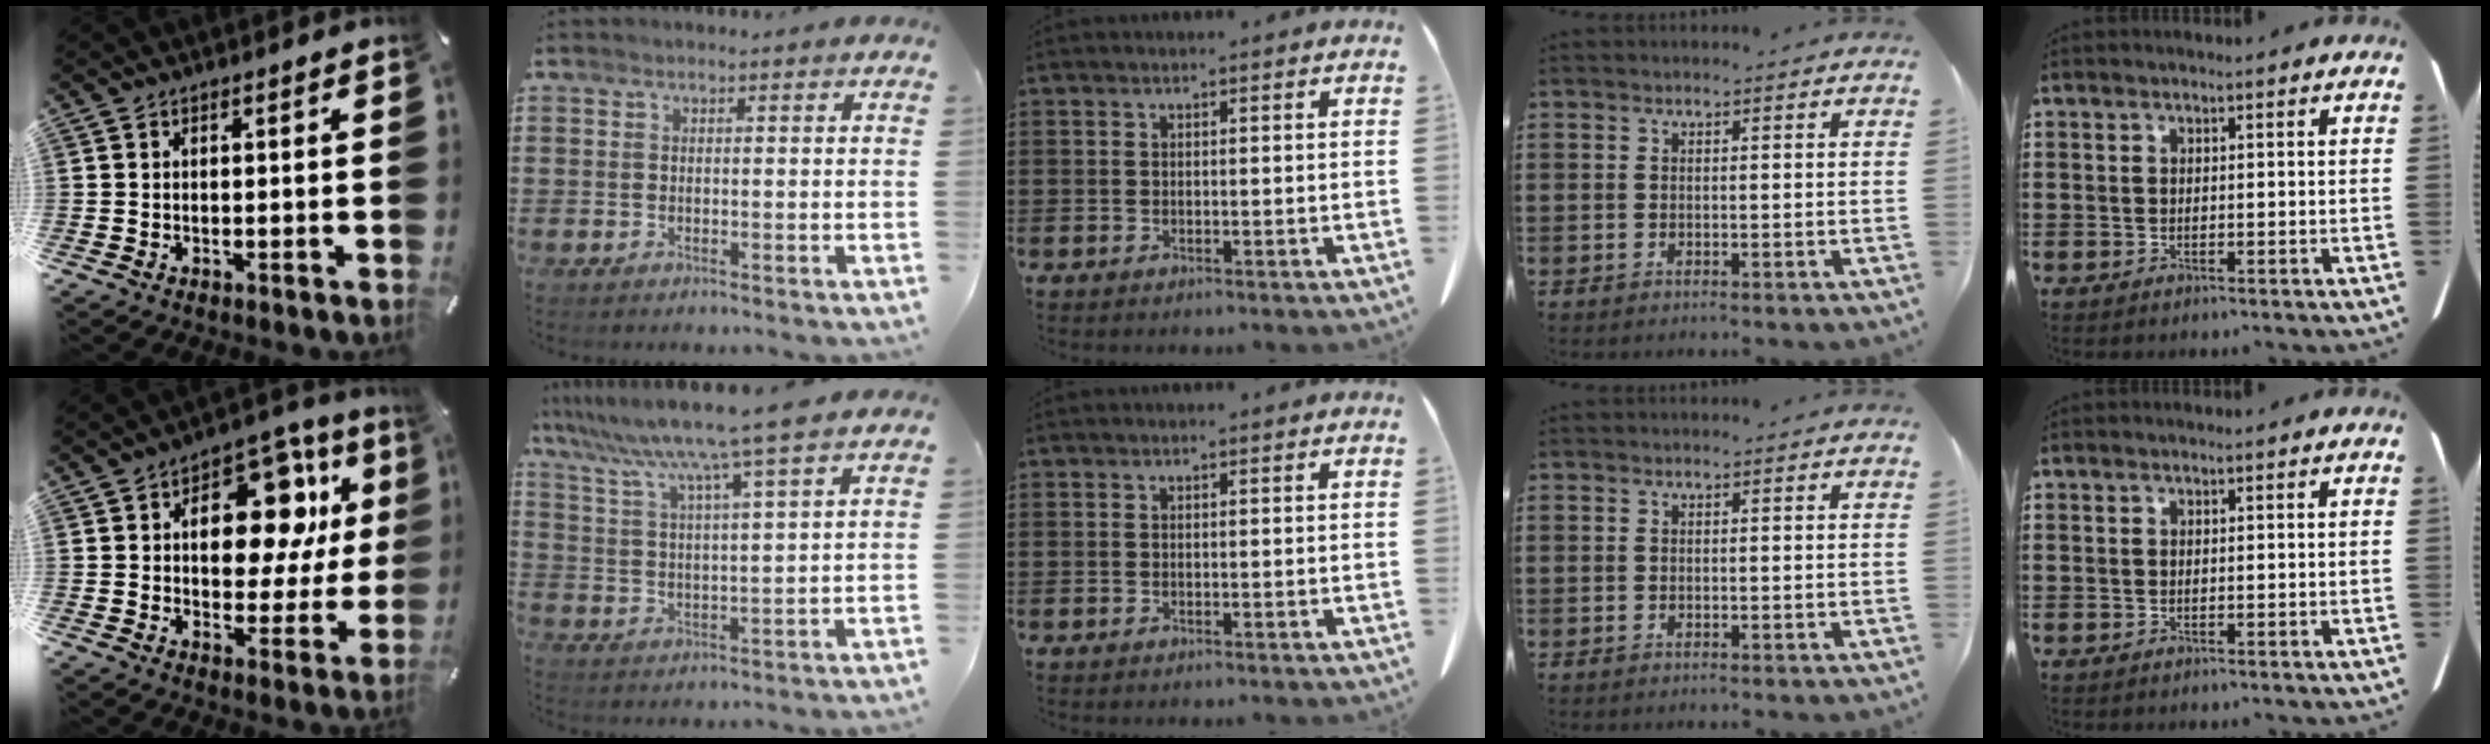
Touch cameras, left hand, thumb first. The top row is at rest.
{"thumb": {"total": 18.2, "force": [5.8, 10.8, 13.4], "torque": [-0.182, -0.024, 0.097]}, "index": {"total": 8.4, "force": [7.0, -1.7, 4.4], "torque": [-0.112, -0.049, 0.109]}}